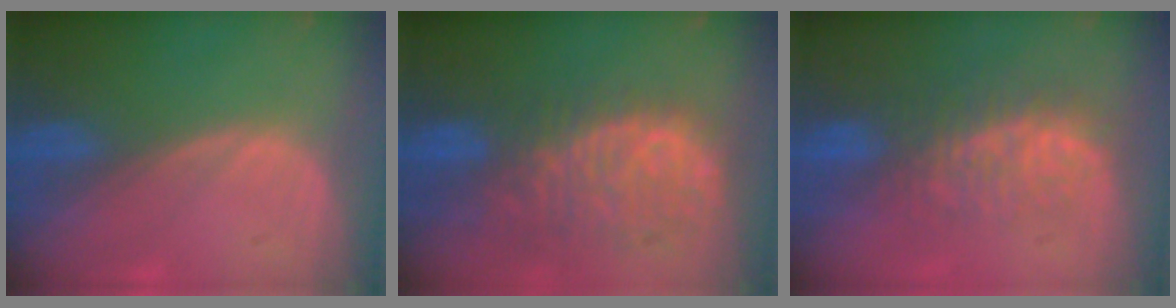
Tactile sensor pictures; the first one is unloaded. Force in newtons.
{"total": 11.1, "press": 9.6, "slide": 5.5}
{"total": 7.8, "press": 7.4, "slide": 2.4}